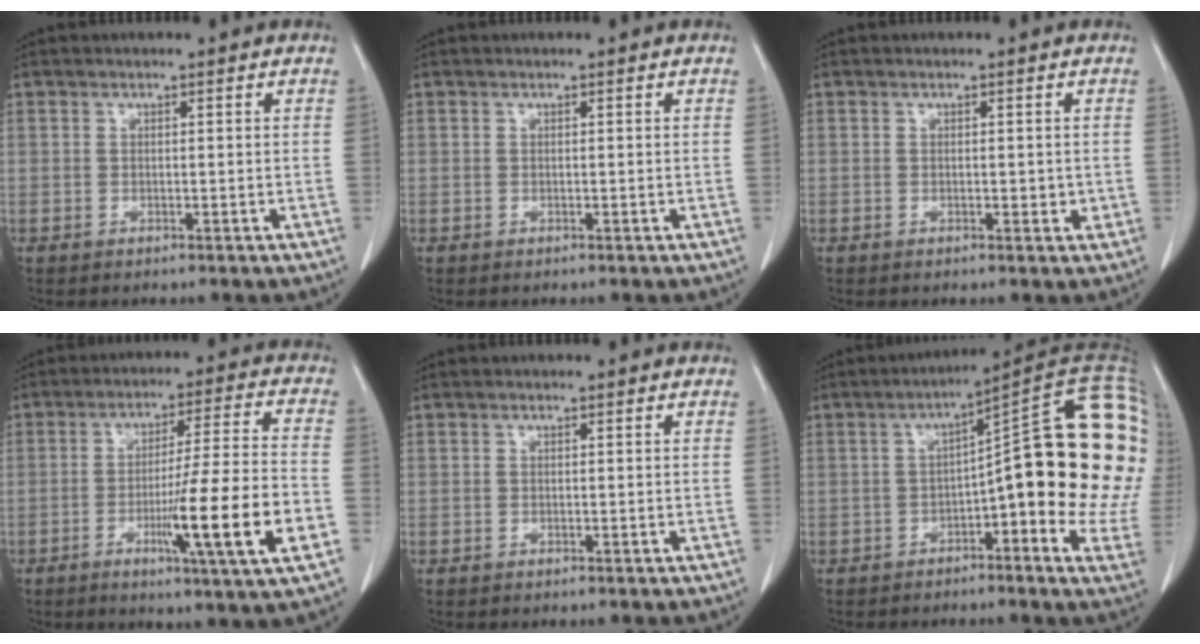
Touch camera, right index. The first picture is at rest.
{"total": 0.0}
{"total": 1.5, "force": [-0.1, 0.7, 1.3], "torque": [-0.017, -0.001, 0.001]}
{"total": 15.2, "force": [-4.8, -0.8, 14.4], "torque": [-0.237, -0.019, -0.080]}
{"total": 0.0}
{"total": 21.9, "force": [1.1, 3.4, 21.7], "torque": [-0.220, 0.056, 0.017]}